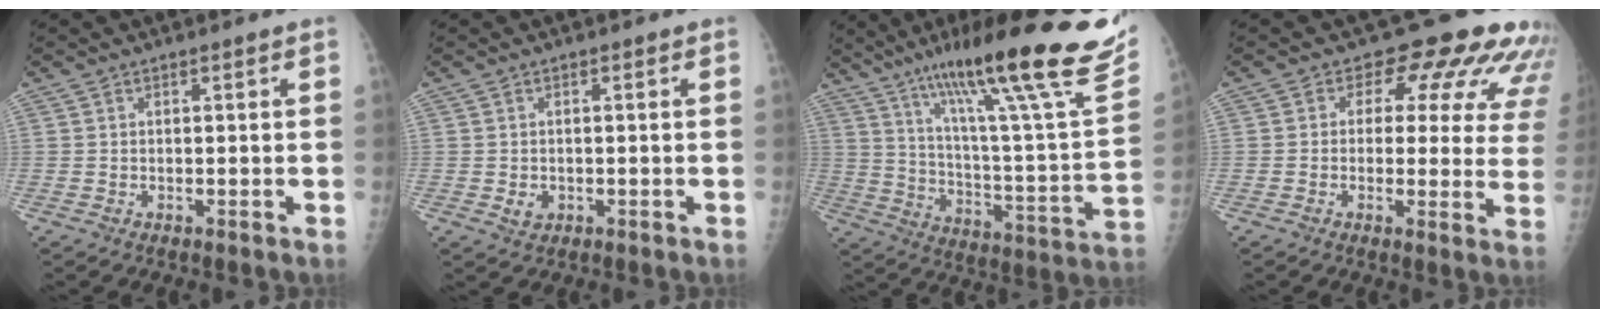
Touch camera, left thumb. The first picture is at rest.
{"total": 2.0, "force": [-0.4, 1.7, 1.0], "torque": [-0.008, 0.000, 0.000]}
{"total": 31.5, "force": [21.0, 3.7, 23.2], "torque": [-0.331, -0.074, 0.317]}
{"total": 14.7, "force": [9.6, 8.3, 7.5], "torque": [-0.031, -0.031, 0.081]}